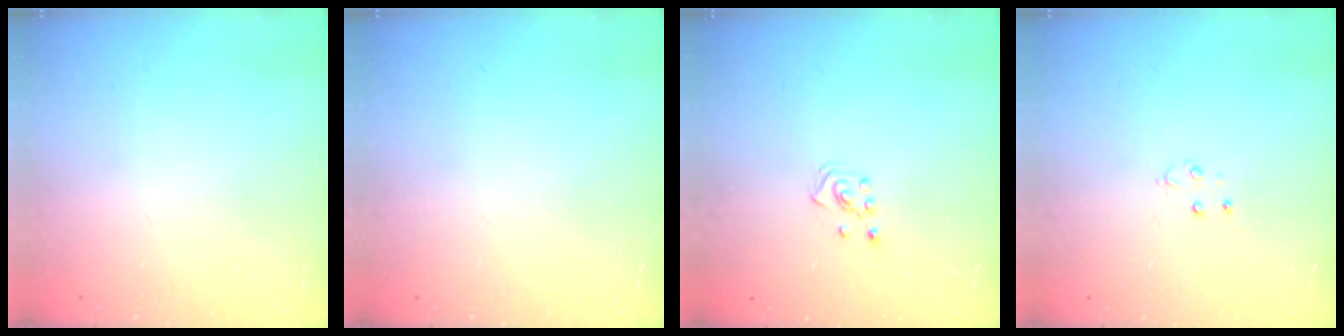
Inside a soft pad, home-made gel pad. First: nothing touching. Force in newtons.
{"total": 0.0}
{"total": 2.6, "press": 2.5, "slide": 0.6}
{"total": 2.8, "press": 2.8, "slide": 0.3}